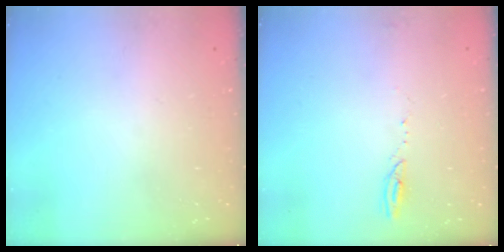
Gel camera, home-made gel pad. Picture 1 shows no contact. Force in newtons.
{"total": 3.3, "press": 3.3, "slide": 0.4}